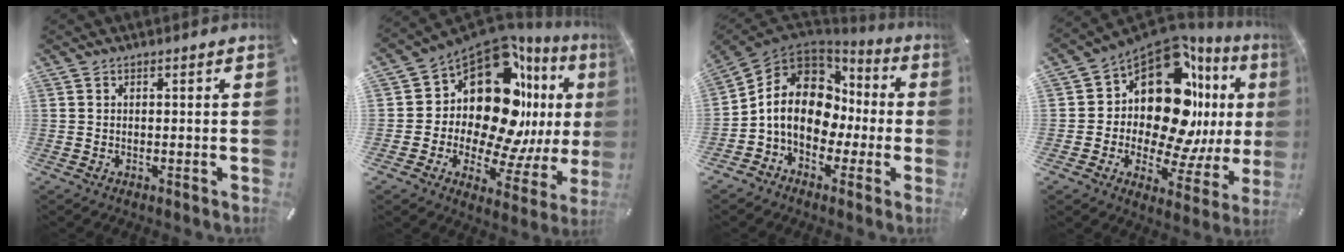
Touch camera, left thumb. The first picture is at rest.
{"total": 20.2, "force": [7.8, 12.7, 13.6], "torque": [-0.227, -0.093, 0.133]}
{"total": 14.1, "force": [-0.5, 11.4, 8.2], "torque": [-0.173, 0.006, -0.008]}
{"total": 19.1, "force": [6.2, 12.1, 13.4], "torque": [-0.216, -0.085, 0.100]}